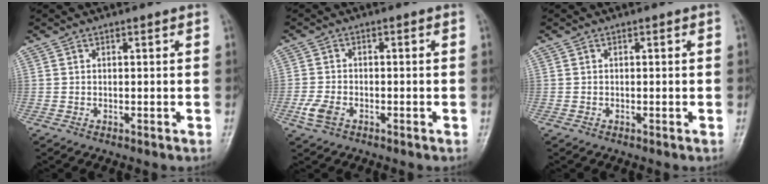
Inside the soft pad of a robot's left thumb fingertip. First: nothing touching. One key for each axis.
{"total": 3.7, "fx": -1.9, "fy": 2.2, "fz": 2.3, "tx": -0.060, "ty": 0.004, "tz": -0.039}
{"total": 0.0}